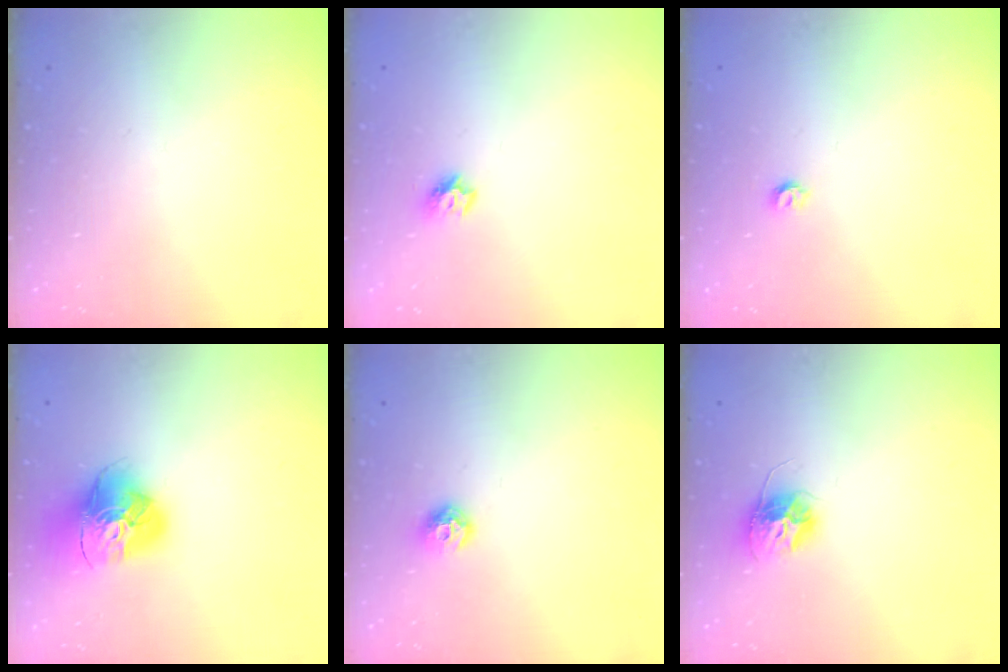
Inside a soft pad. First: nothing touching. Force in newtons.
{"total": 7.0, "press": 7.0, "slide": 0.7}
{"total": 3.5, "press": 3.5, "slide": 0.3}
{"total": 15.5, "press": 15.4, "slide": 1.7}
{"total": 7.0, "press": 6.9, "slide": 0.9}
{"total": 11.4, "press": 11.4, "slide": 0.9}